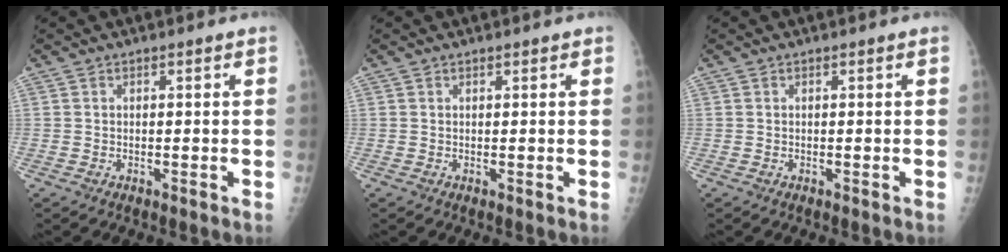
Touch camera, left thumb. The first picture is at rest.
{"total": 0.7, "force": [0.5, 0.1, 0.4], "torque": [-0.006, -0.002, 0.008]}
{"total": 0.0}